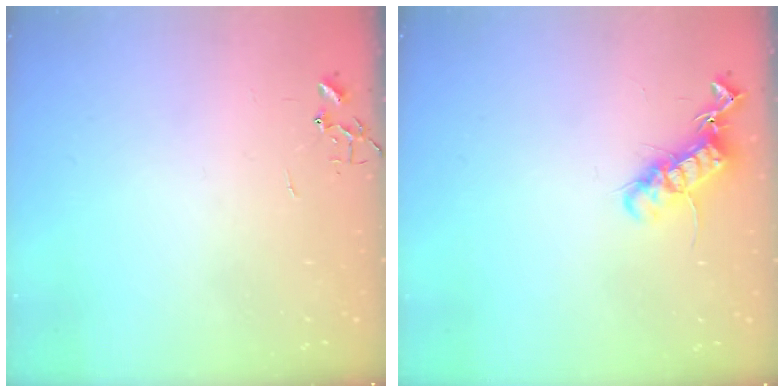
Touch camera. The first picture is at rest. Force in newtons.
{"total": 13.0, "press": 13.0, "slide": 0.3}